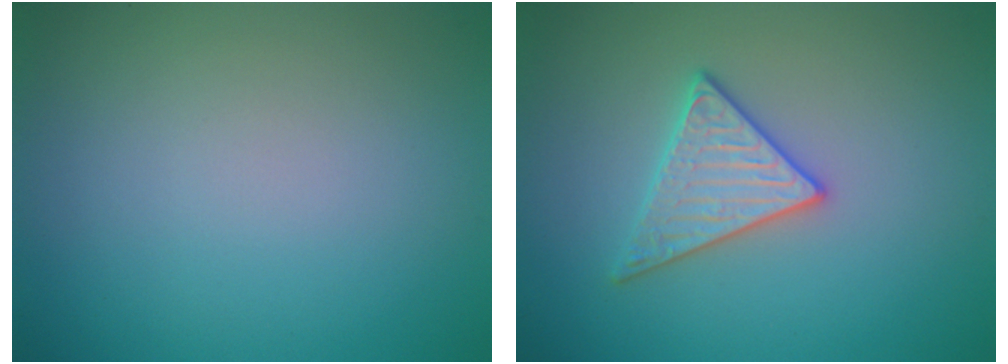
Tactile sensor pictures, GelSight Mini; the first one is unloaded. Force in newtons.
{"total": 3.0, "press": 3.0, "slide": 0.1}